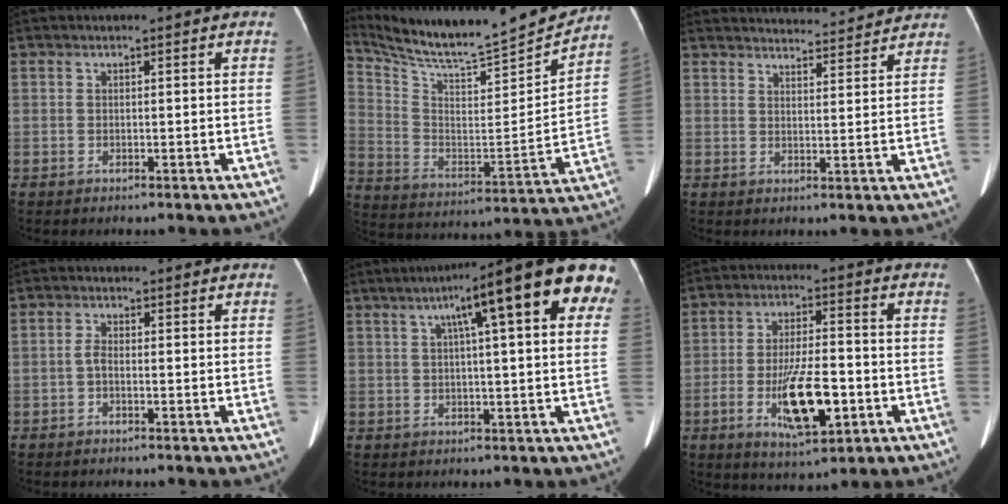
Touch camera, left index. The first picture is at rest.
{"total": 20.5, "force": [19.1, 0.0, 7.3], "torque": [-0.144, -0.052, 0.302]}
{"total": 10.2, "force": [10.0, 1.2, 1.6], "torque": [-0.014, 0.010, 0.121]}
{"total": 1.3, "force": [-0.6, 0.6, 1.1], "torque": [-0.022, 0.001, -0.013]}
{"total": 15.2, "force": [6.5, 1.8, 13.6], "torque": [-0.184, 0.040, 0.081]}
{"total": 11.3, "force": [-3.7, 3.2, 10.2], "torque": [-0.189, -0.007, -0.059]}